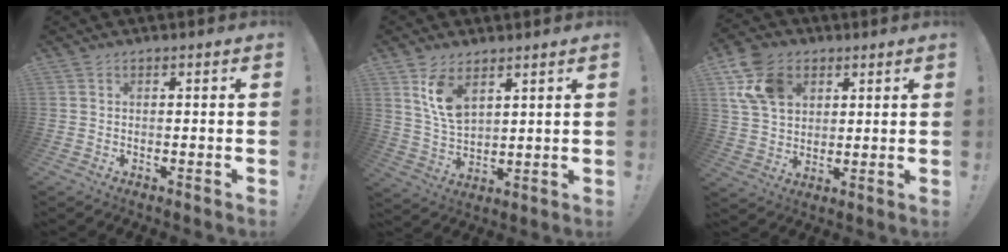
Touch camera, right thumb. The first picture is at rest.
{"total": 9.8, "force": [5.7, 5.2, 6.1], "torque": [-0.121, -0.024, 0.109]}
{"total": 14.1, "force": [5.8, 10.5, 7.5], "torque": [-0.145, -0.012, 0.118]}